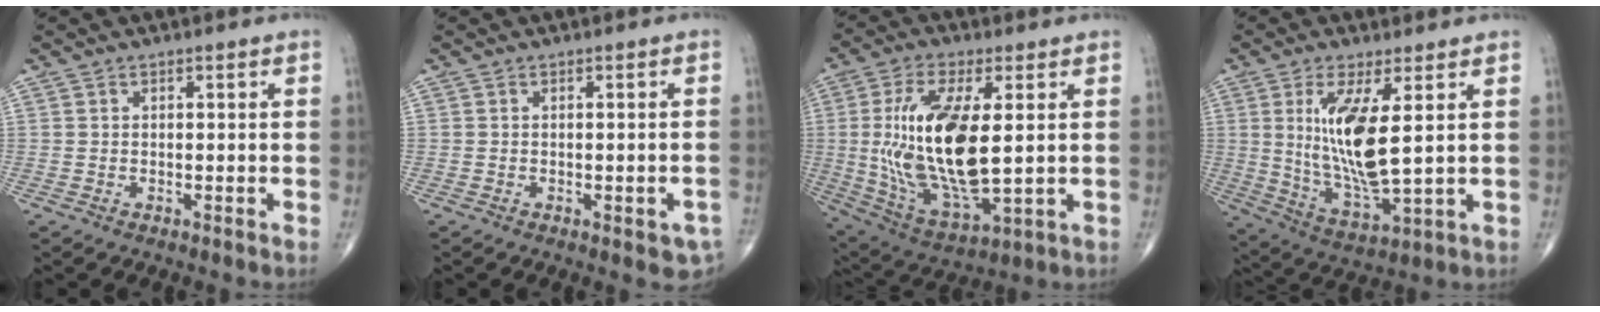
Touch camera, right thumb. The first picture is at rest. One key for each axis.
{"total": 4.5, "fx": -1.8, "fy": 1.6, "fz": 3.8, "tx": -0.035, "ty": 0.003, "tz": -0.016}
{"total": 20.1, "fx": 1.5, "fy": 8.0, "fz": 18.3, "tx": -0.367, "ty": -0.016, "tz": 0.040}
{"total": 13.7, "fx": 2.6, "fy": 3.9, "fz": 12.8, "tx": -0.254, "ty": -0.032, "tz": 0.062}